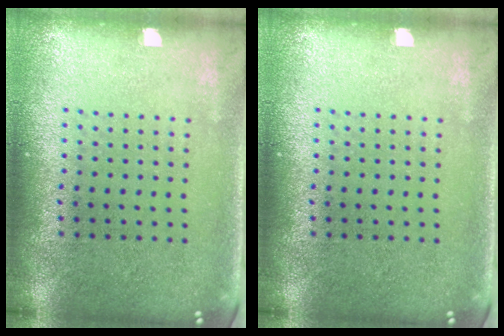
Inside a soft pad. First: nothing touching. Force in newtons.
{"total": 0.0}